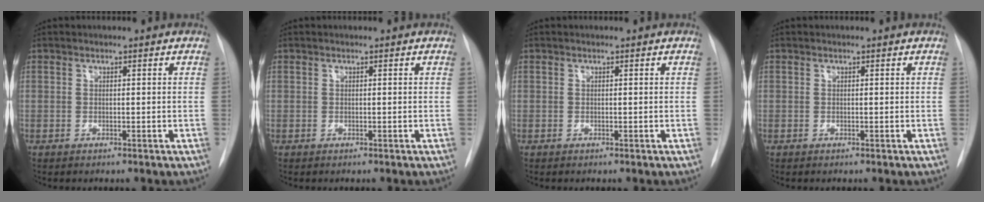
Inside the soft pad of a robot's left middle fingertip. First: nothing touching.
{"total": 0.0}
{"total": 0.0}
{"total": 0.0}